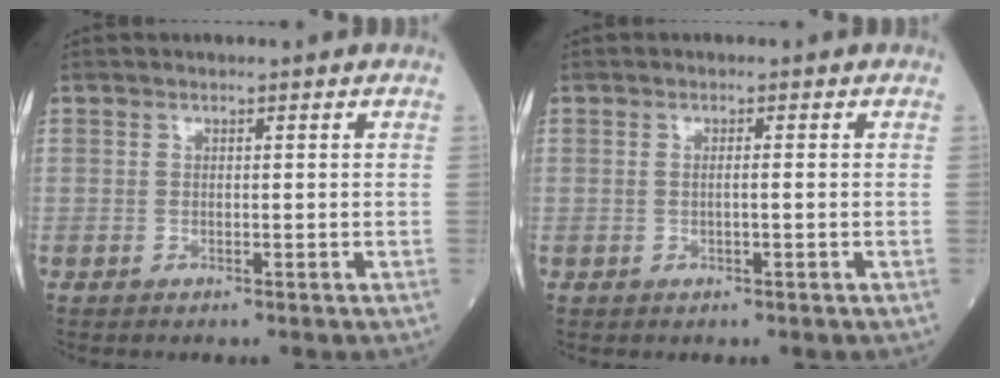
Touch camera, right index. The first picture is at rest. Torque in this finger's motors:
{"motor_torque": [0.04, 0.03, -0.03, 0.00]}